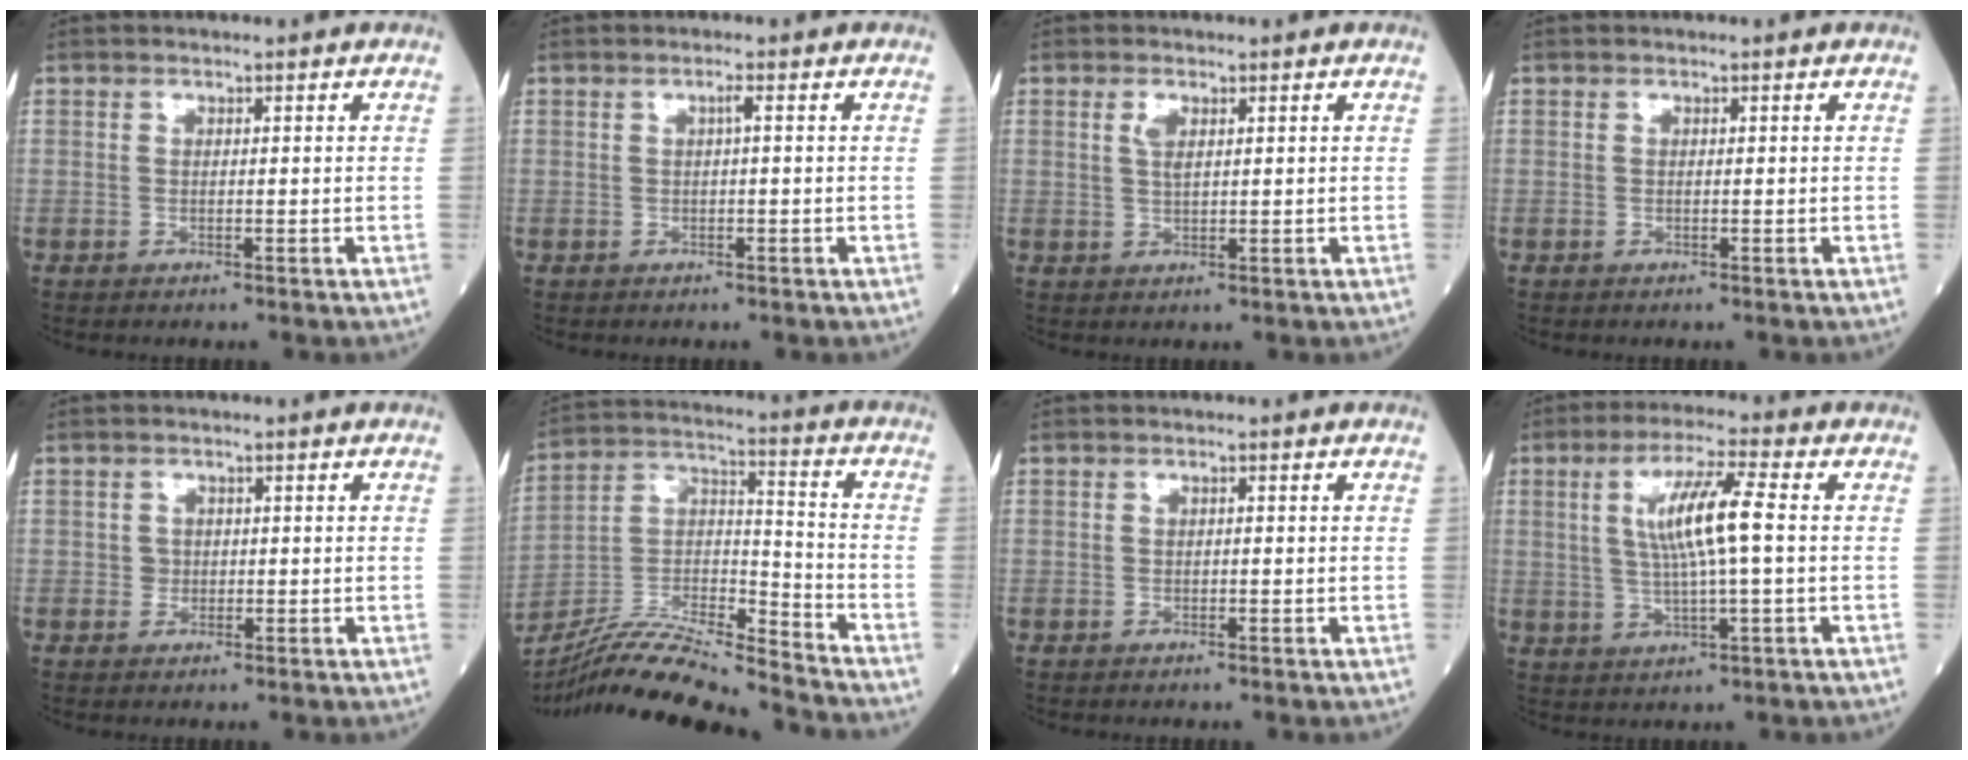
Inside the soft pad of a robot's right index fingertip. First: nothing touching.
{"total": 0.8, "force": [0.1, -0.1, 0.8], "torque": [-0.012, 0.002, 0.001]}
{"total": 2.0, "force": [0.9, 0.6, 1.8], "torque": [-0.039, 0.000, 0.018]}
{"total": 0.0}
{"total": 1.1, "force": [0.0, 1.1, 0.2], "torque": [0.000, 0.004, -0.001]}
{"total": 17.9, "force": [-16.6, -0.2, 6.7], "torque": [-0.128, 0.005, -0.301]}
{"total": 0.0}
{"total": 9.0, "force": [1.2, 0.5, 8.9], "torque": [-0.174, 0.006, 0.023]}